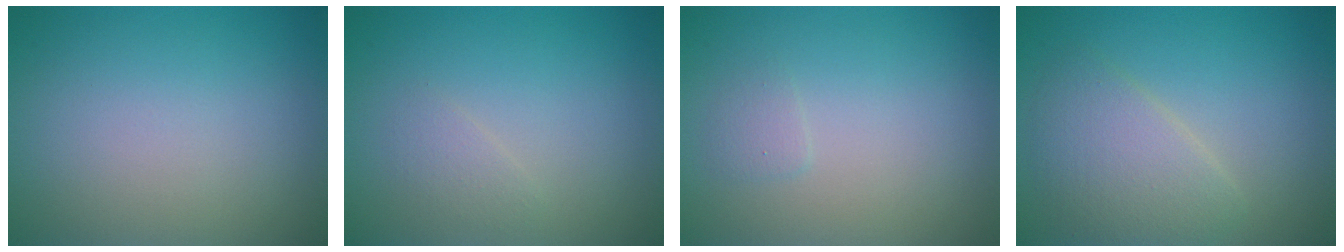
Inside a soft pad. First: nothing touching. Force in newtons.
{"total": 1.0, "press": 1.0, "slide": 0.1}
{"total": 0.7, "press": 0.7, "slide": 0.1}
{"total": 3.8, "press": 3.8, "slide": 0.2}